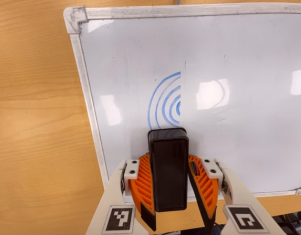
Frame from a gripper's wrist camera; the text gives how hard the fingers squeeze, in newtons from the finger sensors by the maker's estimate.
{"total": 7.5, "left": 8.4, "right": 6.7}